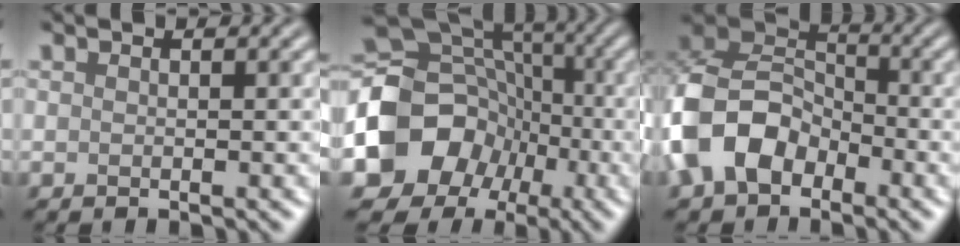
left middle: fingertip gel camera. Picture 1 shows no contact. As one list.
[{"total": 11.4, "force": [-3.2, 9.6, 5.1], "torque": [-0.111, 0.000, -0.072]}, {"total": 9.0, "force": [-3.6, 6.3, 5.4], "torque": [-0.111, 0.007, -0.087]}]